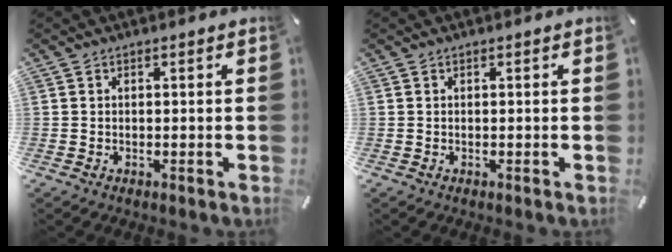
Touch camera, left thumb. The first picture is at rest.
{"total": 0.0}